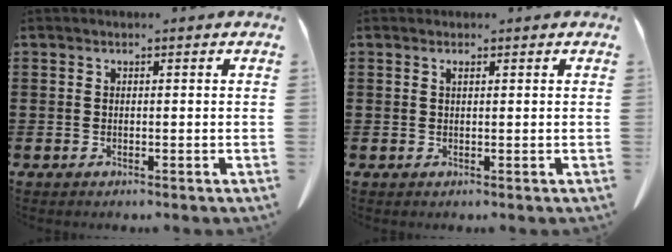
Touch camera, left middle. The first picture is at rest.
{"total": 0.7, "force": [0.4, 0.1, 0.5], "torque": [-0.004, -0.005, 0.008]}